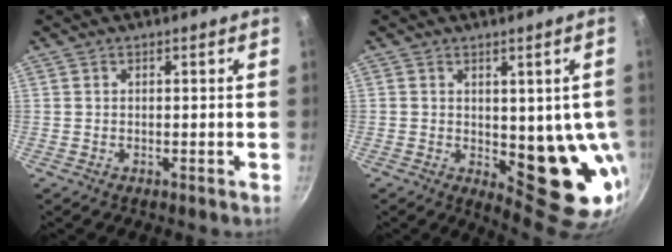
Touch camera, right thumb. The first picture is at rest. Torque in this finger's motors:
{"motor_torque": [2.52, 2.49, 1.90, -0.20, 0.26]}